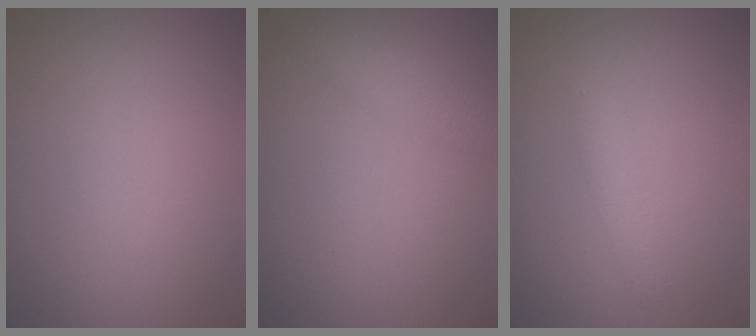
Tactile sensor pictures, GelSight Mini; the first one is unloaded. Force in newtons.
{"total": 2.5, "press": 2.5, "slide": 0.1}
{"total": 1.5, "press": 1.5, "slide": 0.0}